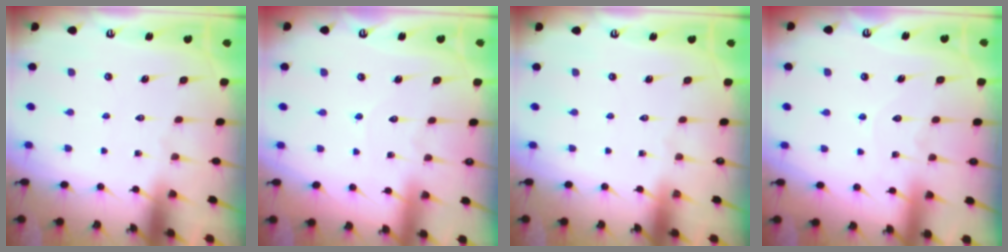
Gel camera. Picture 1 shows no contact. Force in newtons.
{"total": 3.9, "press": 3.9, "slide": 0.3}
{"total": 0.0}
{"total": 6.5, "press": 6.5, "slide": 0.6}